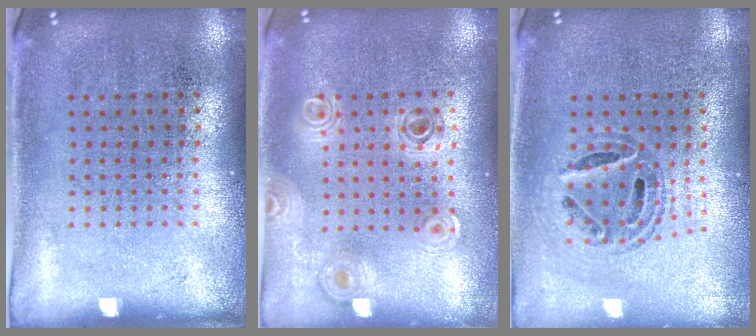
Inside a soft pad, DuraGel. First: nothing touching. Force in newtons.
{"total": 0.9, "press": 0.9, "slide": 0.0}
{"total": 0.8, "press": 0.8, "slide": 0.1}